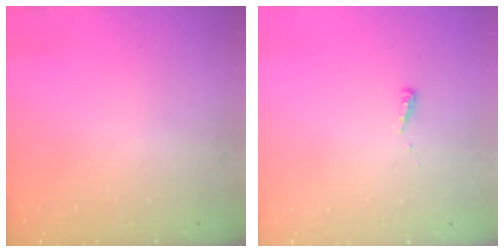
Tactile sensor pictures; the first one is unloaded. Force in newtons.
{"total": 3.9, "press": 3.9, "slide": 0.4}